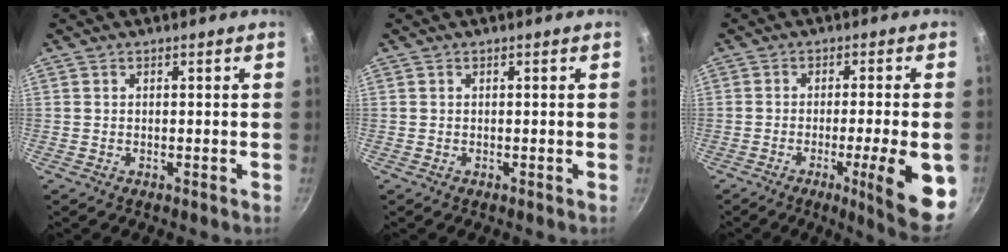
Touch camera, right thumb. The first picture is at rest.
{"total": 0.0}
{"total": 12.8, "force": [-3.7, 1.7, 12.2], "torque": [-0.152, 0.007, -0.047]}